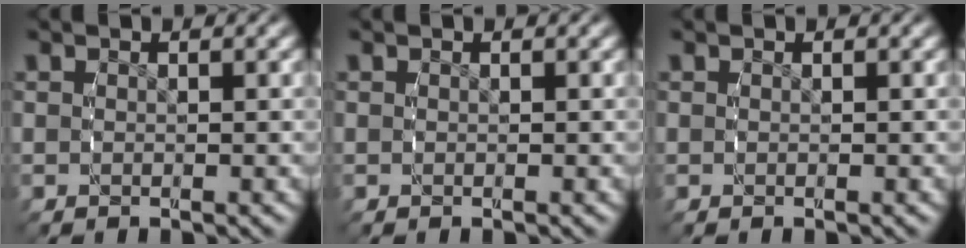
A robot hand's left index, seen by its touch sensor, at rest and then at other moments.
{"total": 0.0}
{"total": 0.0}